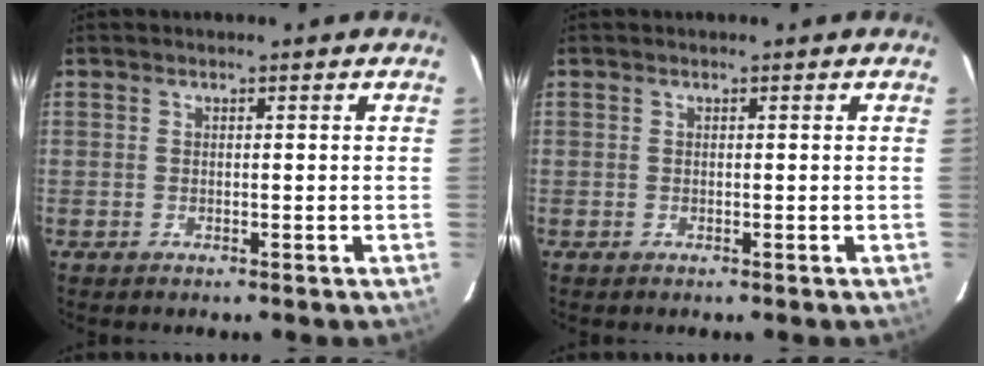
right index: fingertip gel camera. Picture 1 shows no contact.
{"total": 0.0}